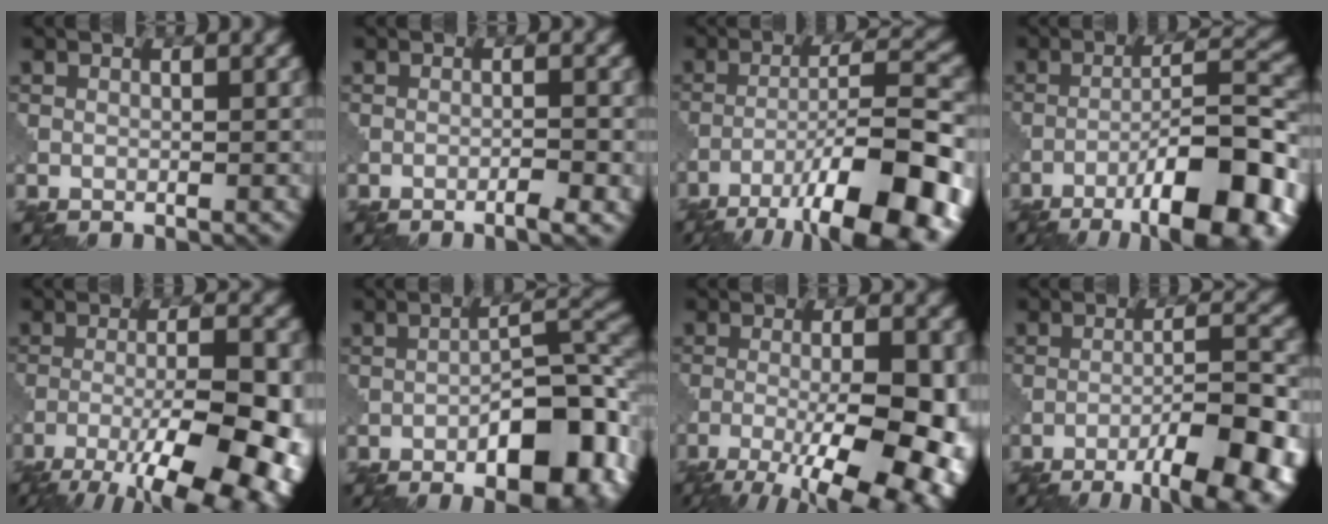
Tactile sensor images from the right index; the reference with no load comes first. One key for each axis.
{"total": 2.1, "fx": -1.2, "fy": 0.3, "fz": 1.8, "tx": -0.028, "ty": 0.003, "tz": -0.023}
{"total": 14.0, "fx": -8.5, "fy": 3.6, "fz": 10.5, "tx": -0.170, "ty": 0.005, "tz": -0.129}
{"total": 11.7, "fx": -6.6, "fy": 2.4, "fz": 9.3, "tx": -0.136, "ty": 0.014, "tz": -0.102}
{"total": 13.0, "fx": -6.6, "fy": 3.9, "fz": 10.5, "tx": -0.173, "ty": -0.008, "tz": -0.096}
{"total": 10.8, "fx": -5.1, "fy": 4.0, "fz": 8.6, "tx": -0.113, "ty": 0.012, "tz": -0.080}
{"total": 12.8, "fx": -5.3, "fy": 4.4, "fz": 10.8, "tx": -0.160, "ty": -0.014, "tz": -0.072}
{"total": 12.5, "fx": -8.1, "fy": 3.5, "fz": 8.8, "tx": -0.108, "ty": 0.005, "tz": -0.097}